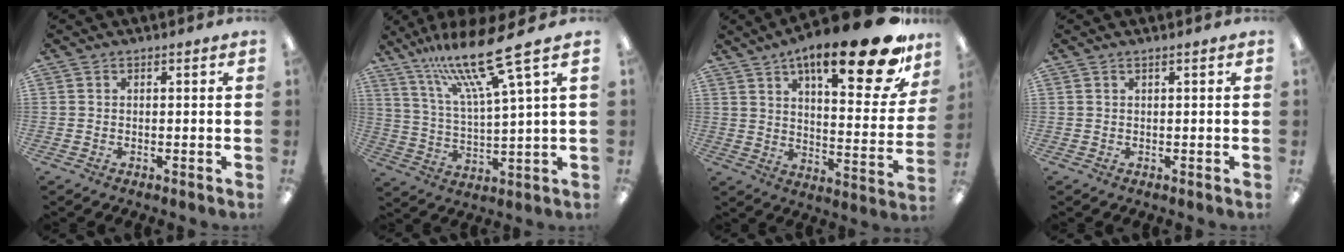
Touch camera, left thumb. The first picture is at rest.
{"total": 17.9, "force": [12.8, 2.1, 12.3], "torque": [-0.242, -0.067, 0.205]}
{"total": 22.9, "force": [13.9, 7.0, 16.8], "torque": [-0.238, -0.089, 0.216]}
{"total": 0.7, "force": [0.4, 0.0, 0.6], "torque": [-0.010, 0.000, 0.007]}